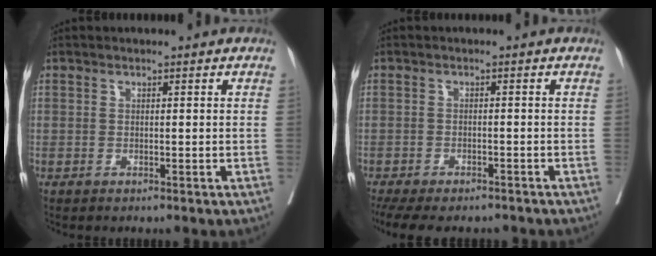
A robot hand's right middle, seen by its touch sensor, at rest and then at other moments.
{"total": 12.2, "force": [-10.1, 4.1, 5.4], "torque": [-0.114, -0.009, -0.134]}